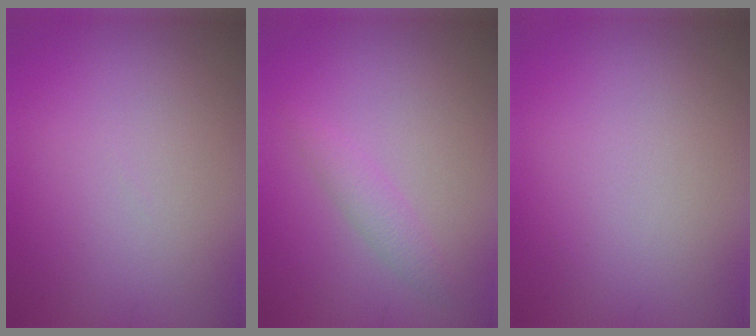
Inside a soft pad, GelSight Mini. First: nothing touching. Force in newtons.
{"total": 1.5, "press": 1.5, "slide": 0.1}
{"total": 0.0}